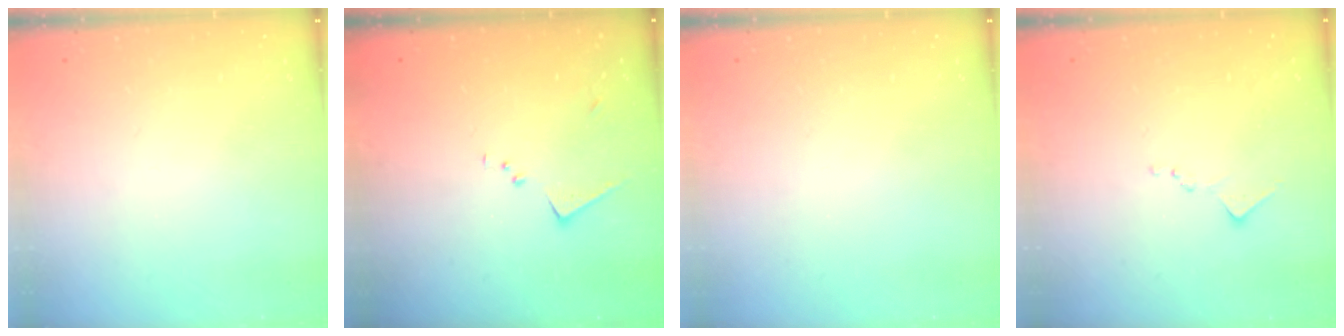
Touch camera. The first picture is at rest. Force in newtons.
{"total": 8.3, "press": 8.3, "slide": 0.4}
{"total": 0.0}
{"total": 8.1, "press": 8.1, "slide": 0.6}